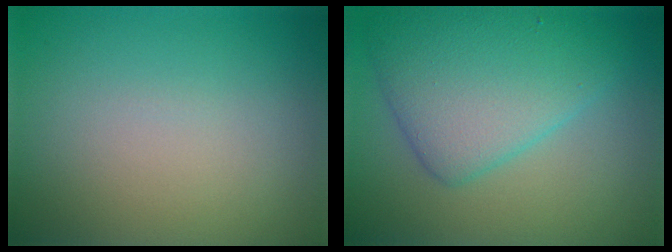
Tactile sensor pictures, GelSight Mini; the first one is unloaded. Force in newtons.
{"total": 6.6, "press": 6.6, "slide": 0.2}